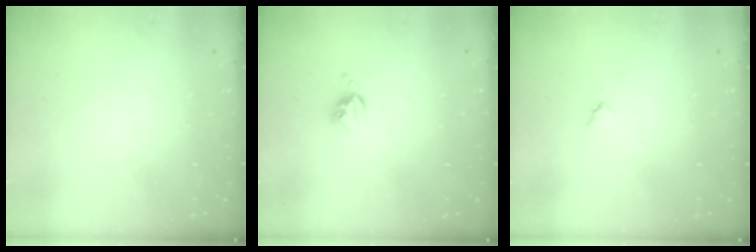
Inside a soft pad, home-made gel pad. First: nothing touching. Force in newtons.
{"total": 4.3, "press": 4.2, "slide": 0.5}
{"total": 3.0, "press": 3.0, "slide": 0.3}